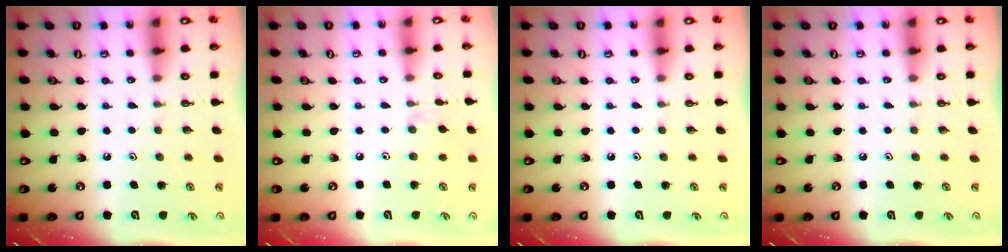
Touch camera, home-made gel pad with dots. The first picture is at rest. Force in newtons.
{"total": 2.0, "press": 1.9, "slide": 0.5}
{"total": 0.0}
{"total": 0.0}